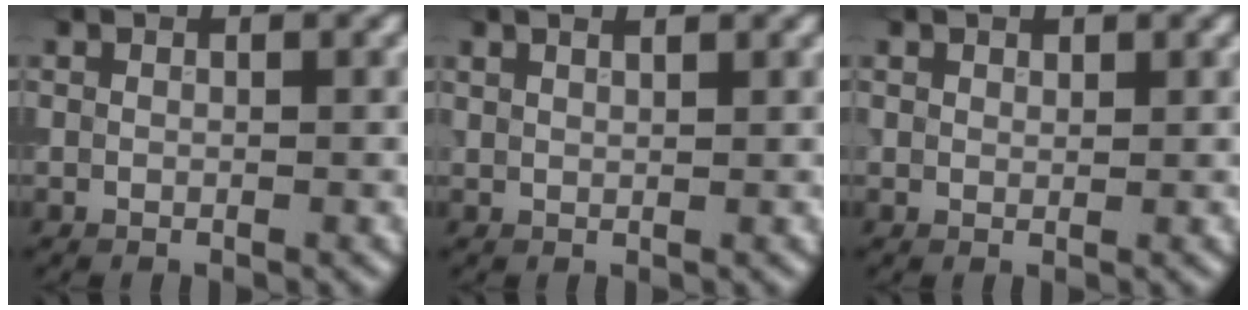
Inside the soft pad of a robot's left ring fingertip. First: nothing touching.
{"total": 2.1, "force": [1.6, 0.8, 1.2], "torque": [-0.008, 0.011, 0.001]}
{"total": 0.7, "force": [0.6, 0.4, 0.1], "torque": [-0.001, -0.001, 0.011]}